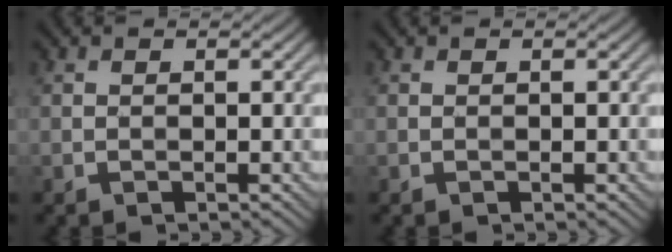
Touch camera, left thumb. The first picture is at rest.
{"total": 0.0}